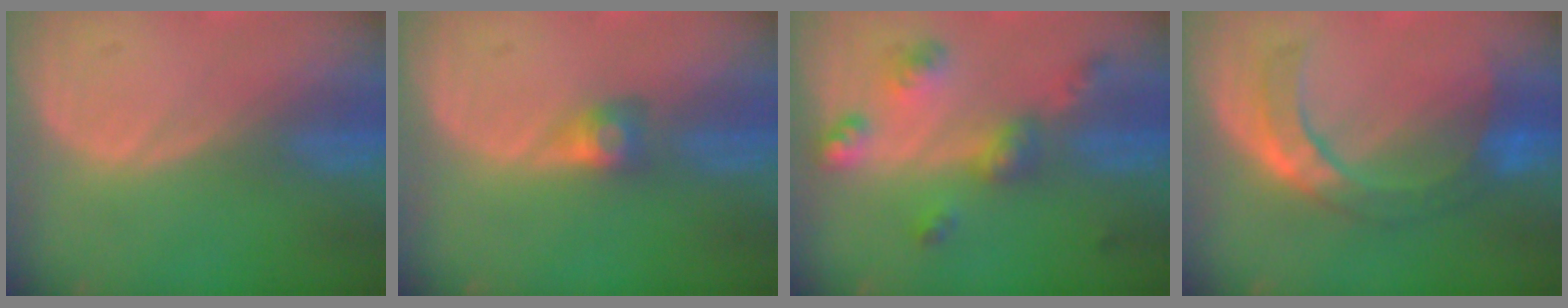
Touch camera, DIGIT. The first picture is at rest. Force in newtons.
{"total": 2.8, "press": 2.4, "slide": 1.5}
{"total": 6.8, "press": 6.0, "slide": 3.3}
{"total": 7.9, "press": 7.4, "slide": 2.6}